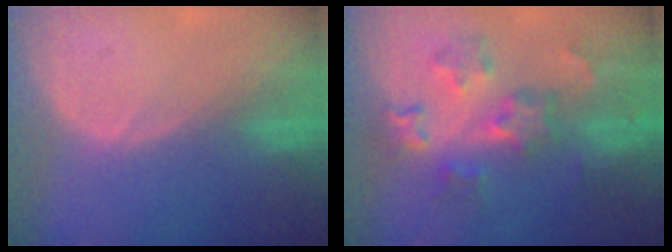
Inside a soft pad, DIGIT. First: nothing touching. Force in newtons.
{"total": 8.6, "press": 7.8, "slide": 3.8}